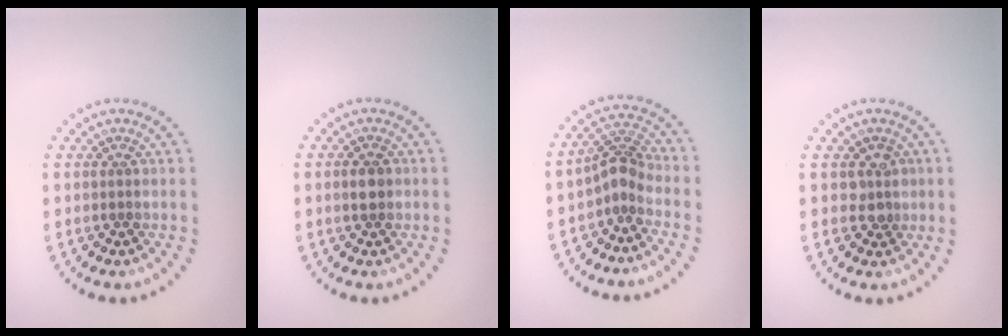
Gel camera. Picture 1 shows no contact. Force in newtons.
{"total": 1.9, "press": 1.9, "slide": 0.1}
{"total": 2.6, "press": 1.9, "slide": 1.8}
{"total": 1.8, "press": 1.6, "slide": 0.6}